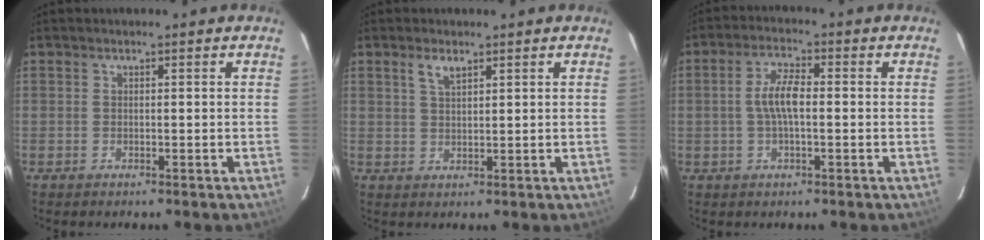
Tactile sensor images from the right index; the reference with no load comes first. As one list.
[{"total": 2.9, "force": [1.9, 1.0, 1.9], "torque": [-0.035, 0.003, 0.036]}, {"total": 5.5, "force": [-0.1, 1.9, 5.2], "torque": [-0.102, 0.009, -0.003]}]